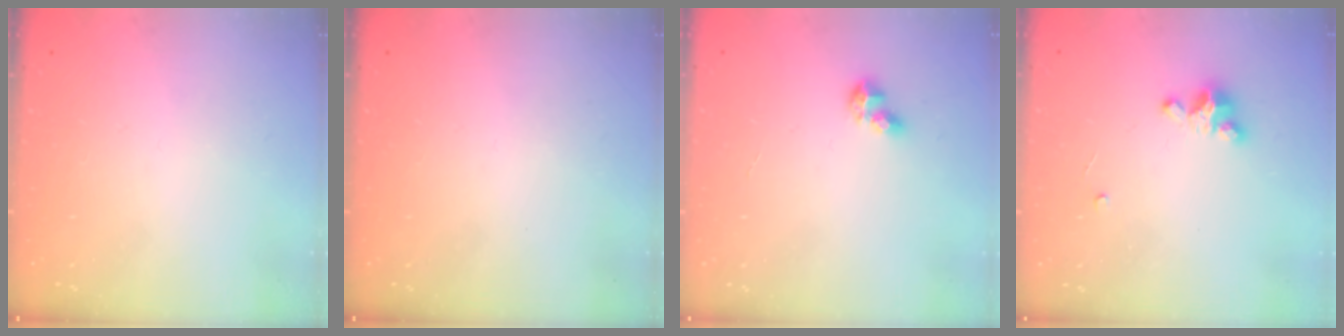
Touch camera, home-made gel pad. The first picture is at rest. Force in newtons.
{"total": 0.0}
{"total": 5.6, "press": 5.6, "slide": 0.4}
{"total": 3.4, "press": 3.4, "slide": 0.4}